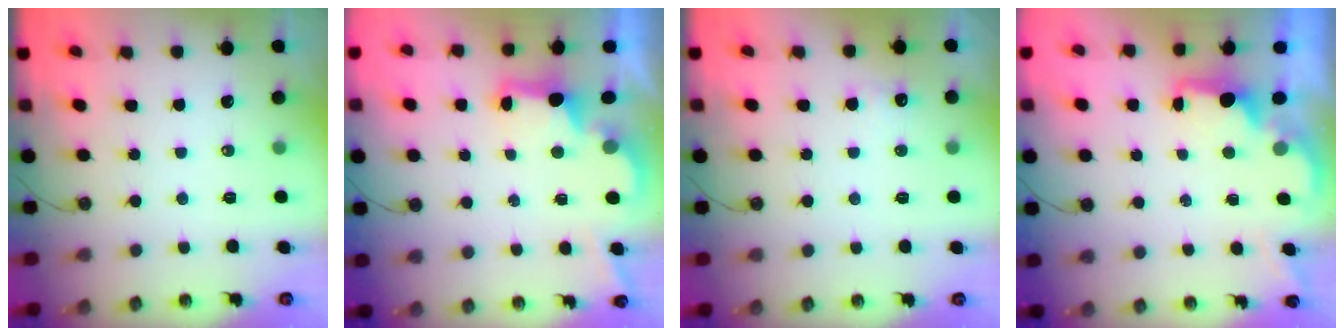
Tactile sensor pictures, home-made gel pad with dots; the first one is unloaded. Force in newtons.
{"total": 2.9, "press": 2.7, "slide": 0.9}
{"total": 4.6, "press": 4.4, "slide": 1.2}
{"total": 1.7, "press": 1.5, "slide": 0.8}